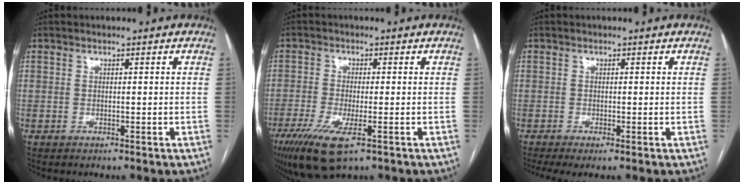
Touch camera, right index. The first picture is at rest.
{"total": 8.9, "force": [-4.8, 2.1, 7.3], "torque": [-0.140, -0.026, -0.079]}
{"total": 2.8, "force": [-1.5, 0.6, 2.2], "torque": [-0.040, -0.010, -0.027]}